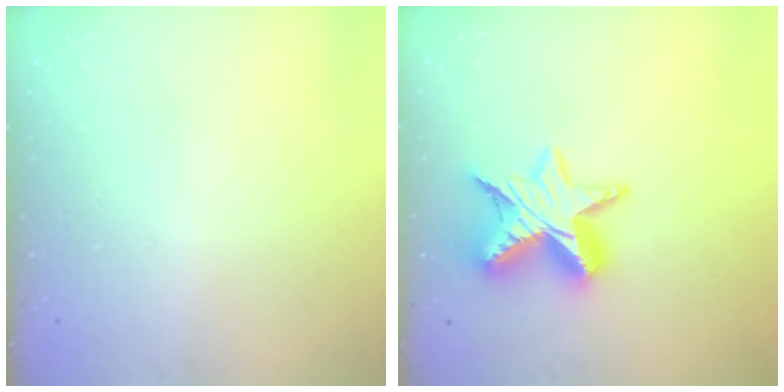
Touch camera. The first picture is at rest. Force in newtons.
{"total": 12.9, "press": 12.9, "slide": 0.9}